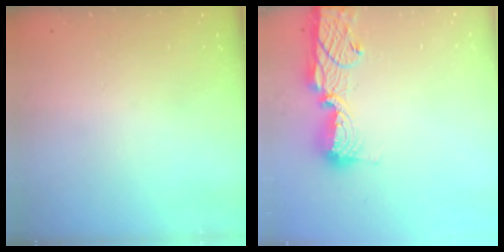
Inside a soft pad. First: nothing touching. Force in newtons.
{"total": 13.6, "press": 13.5, "slide": 1.0}